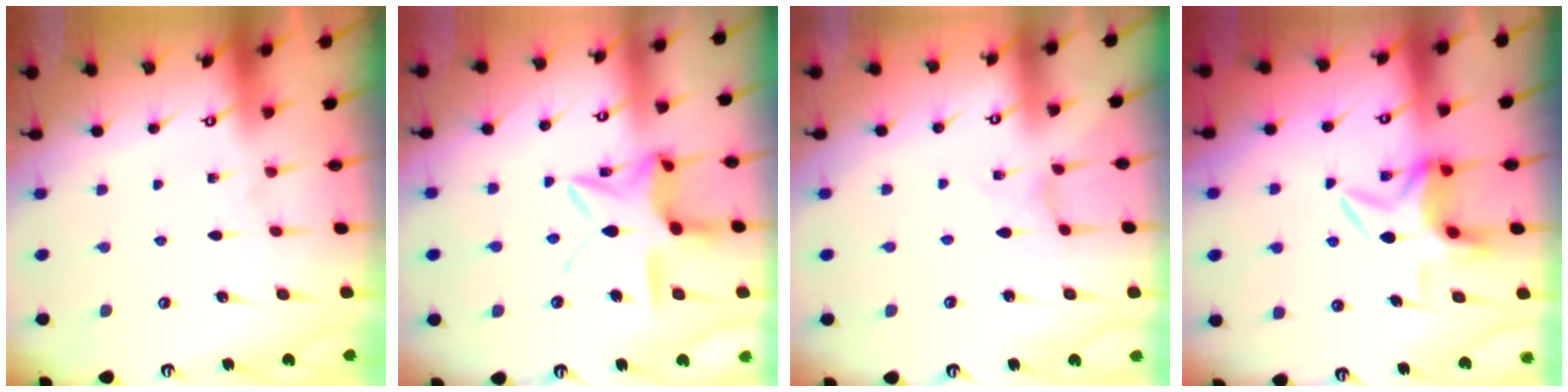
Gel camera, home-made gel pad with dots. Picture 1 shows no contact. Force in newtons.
{"total": 14.1, "press": 14.0, "slide": 1.2}
{"total": 0.0}
{"total": 8.0, "press": 7.9, "slide": 1.6}